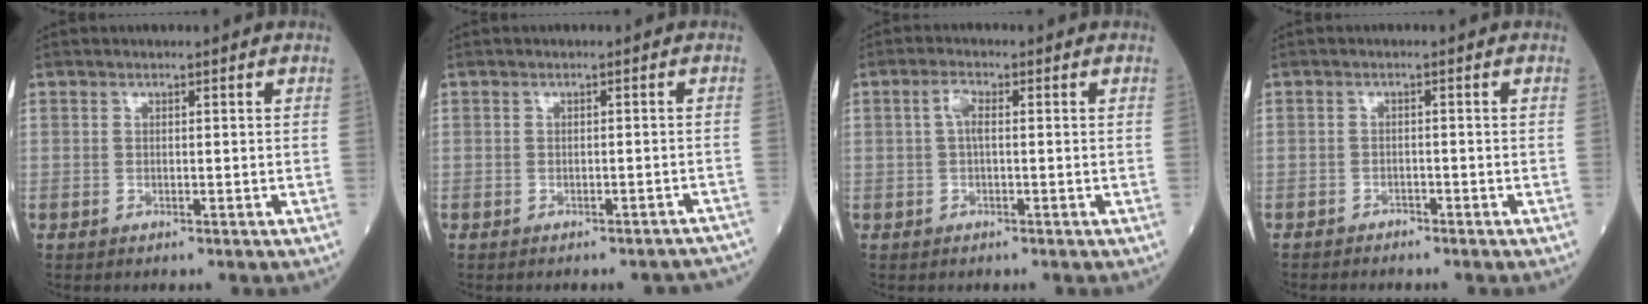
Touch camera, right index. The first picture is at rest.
{"total": 6.3, "force": [-5.9, 1.6, 1.5], "torque": [-0.005, 0.003, -0.057]}
{"total": 2.4, "force": [0.3, 0.7, 2.3], "torque": [-0.050, 0.007, 0.007]}
{"total": 1.4, "force": [-1.4, 0.4, 0.0], "torque": [0.002, 0.001, -0.024]}